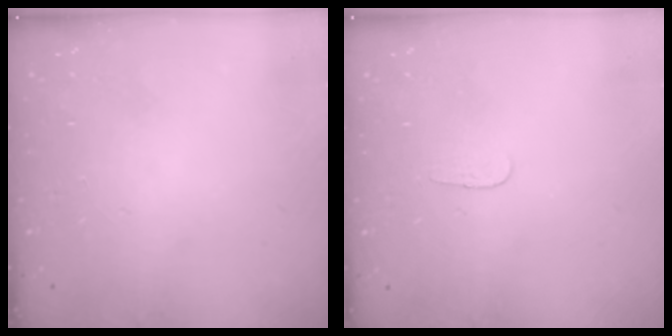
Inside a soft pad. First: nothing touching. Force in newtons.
{"total": 2.8, "press": 2.8, "slide": 0.3}